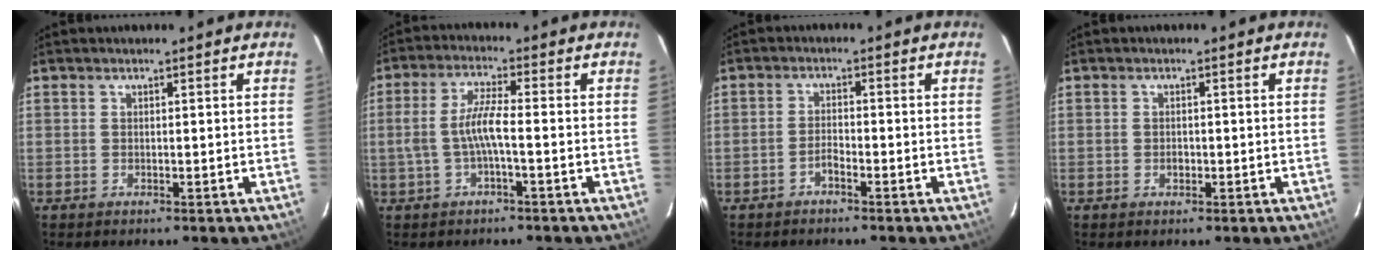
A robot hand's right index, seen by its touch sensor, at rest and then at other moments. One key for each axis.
{"total": 5.8, "fx": -1.4, "fy": 0.7, "fz": 5.6, "tx": -0.119, "ty": 0.005, "tz": -0.023}
{"total": 1.9, "fx": -1.5, "fy": 0.4, "fz": 1.1, "tx": -0.027, "ty": 0.005, "tz": -0.030}
{"total": 1.2, "fx": -0.3, "fy": 0.9, "fz": 0.7, "tx": -0.013, "ty": 0.003, "tz": -0.006}